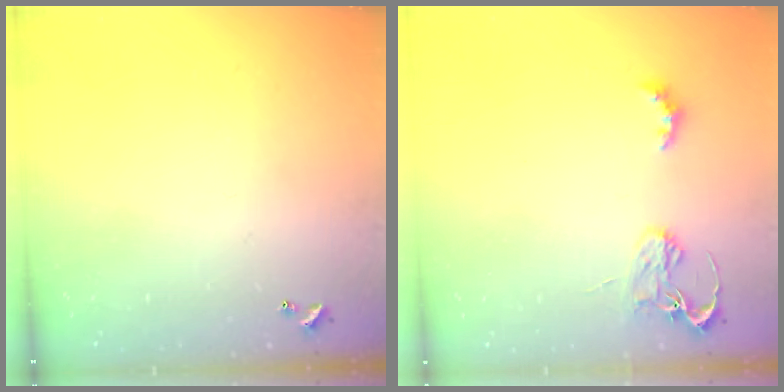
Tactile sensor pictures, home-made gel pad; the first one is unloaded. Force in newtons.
{"total": 2.9, "press": 2.8, "slide": 0.6}